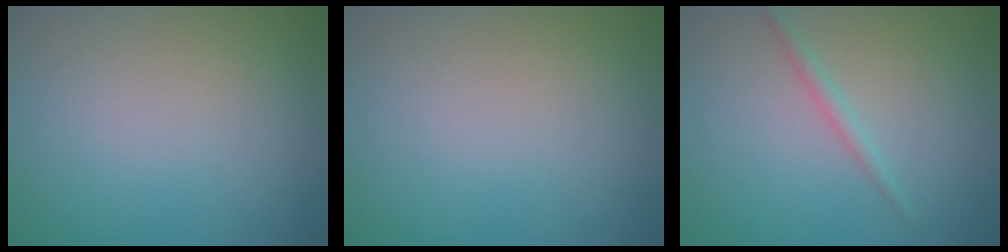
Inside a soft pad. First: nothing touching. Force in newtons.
{"total": 0.0}
{"total": 1.3, "press": 1.3, "slide": 0.0}